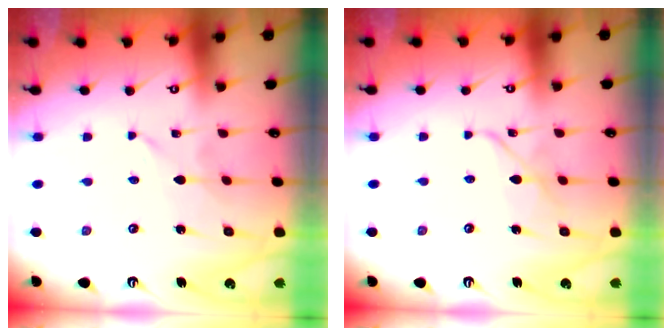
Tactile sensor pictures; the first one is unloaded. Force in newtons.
{"total": 5.0, "press": 5.0, "slide": 0.4}